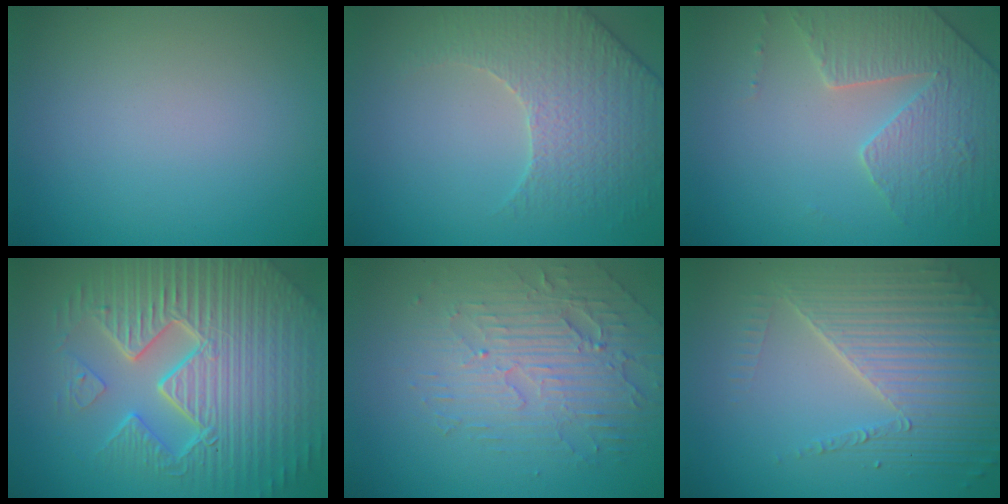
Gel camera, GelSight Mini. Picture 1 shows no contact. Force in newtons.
{"total": 4.2, "press": 4.1, "slide": 1.0}
{"total": 3.4, "press": 3.3, "slide": 1.0}
{"total": 11.2, "press": 7.2, "slide": 8.6}
{"total": 4.4, "press": 3.9, "slide": 2.2}
{"total": 6.7, "press": 4.9, "slide": 4.5}